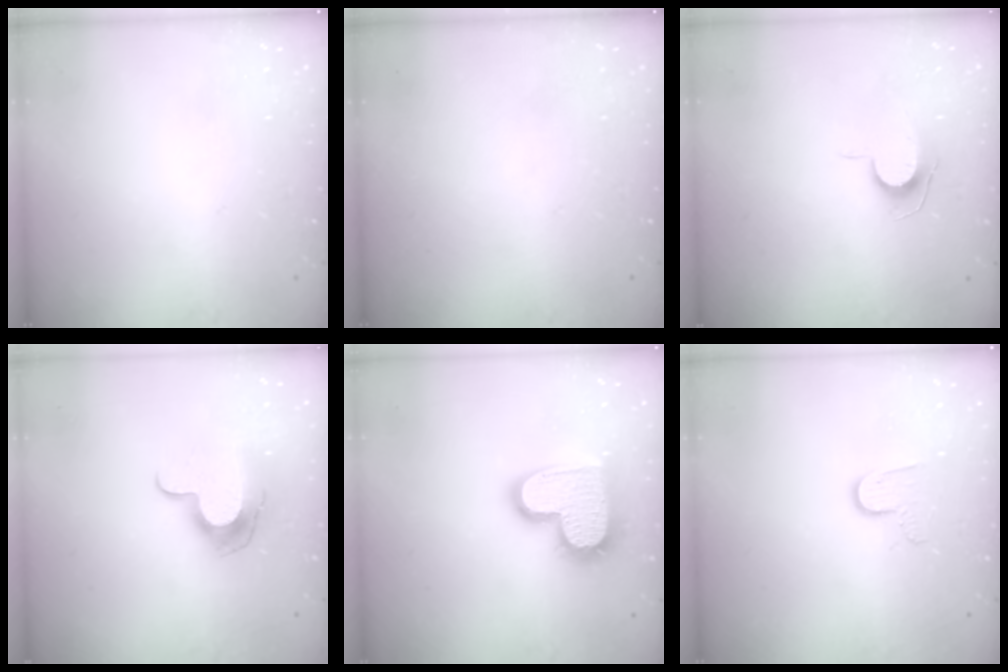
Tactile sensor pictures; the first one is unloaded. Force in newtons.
{"total": 0.0}
{"total": 6.8, "press": 6.8, "slide": 0.7}
{"total": 11.5, "press": 11.5, "slide": 0.4}
{"total": 18.4, "press": 18.4, "slide": 1.0}
{"total": 7.6, "press": 7.6, "slide": 0.6}